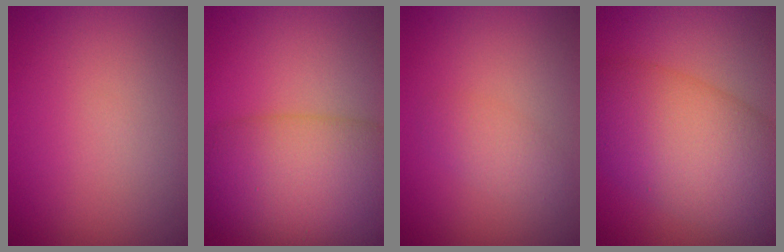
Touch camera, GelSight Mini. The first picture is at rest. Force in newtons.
{"total": 9.9, "press": 9.9, "slide": 0.2}
{"total": 1.7, "press": 1.7, "slide": 0.1}
{"total": 10.4, "press": 10.4, "slide": 0.2}